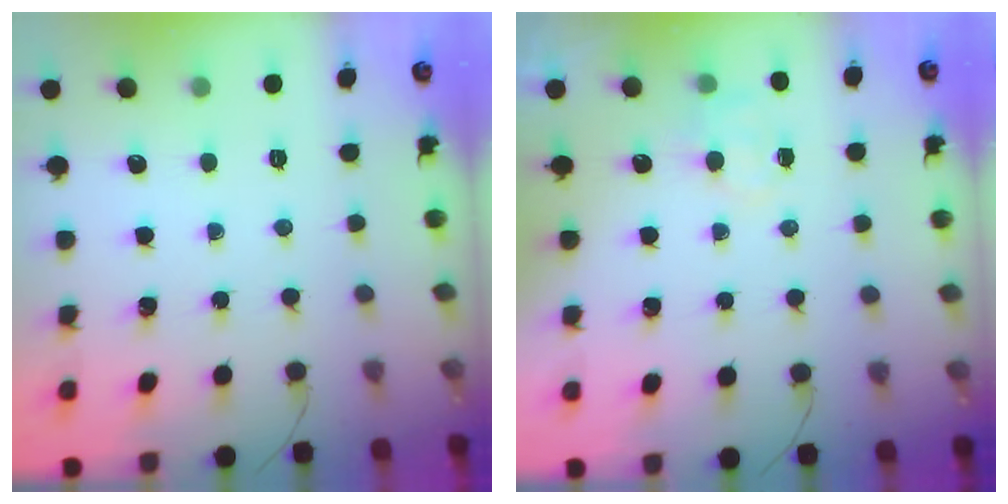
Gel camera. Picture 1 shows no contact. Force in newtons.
{"total": 5.2, "press": 5.1, "slide": 1.2}